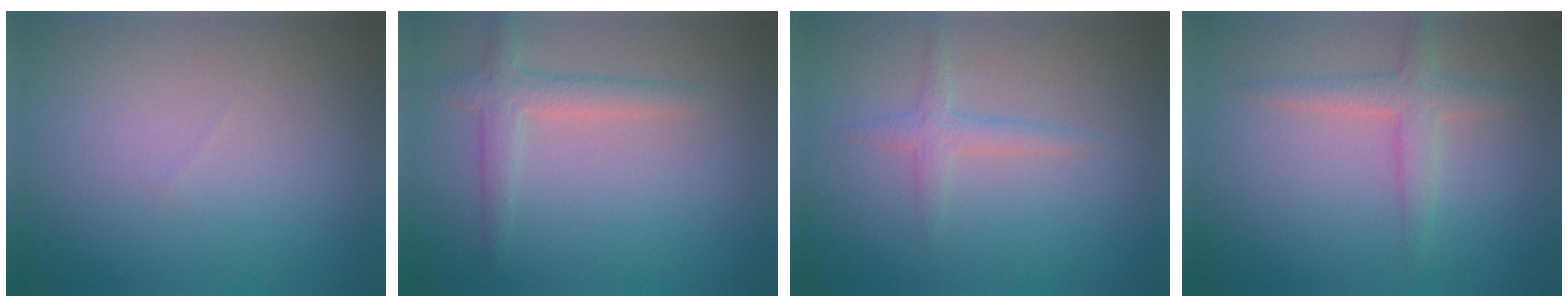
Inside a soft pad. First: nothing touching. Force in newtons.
{"total": 2.3, "press": 2.3, "slide": 0.2}
{"total": 1.5, "press": 1.5, "slide": 0.1}
{"total": 2.4, "press": 2.4, "slide": 0.1}